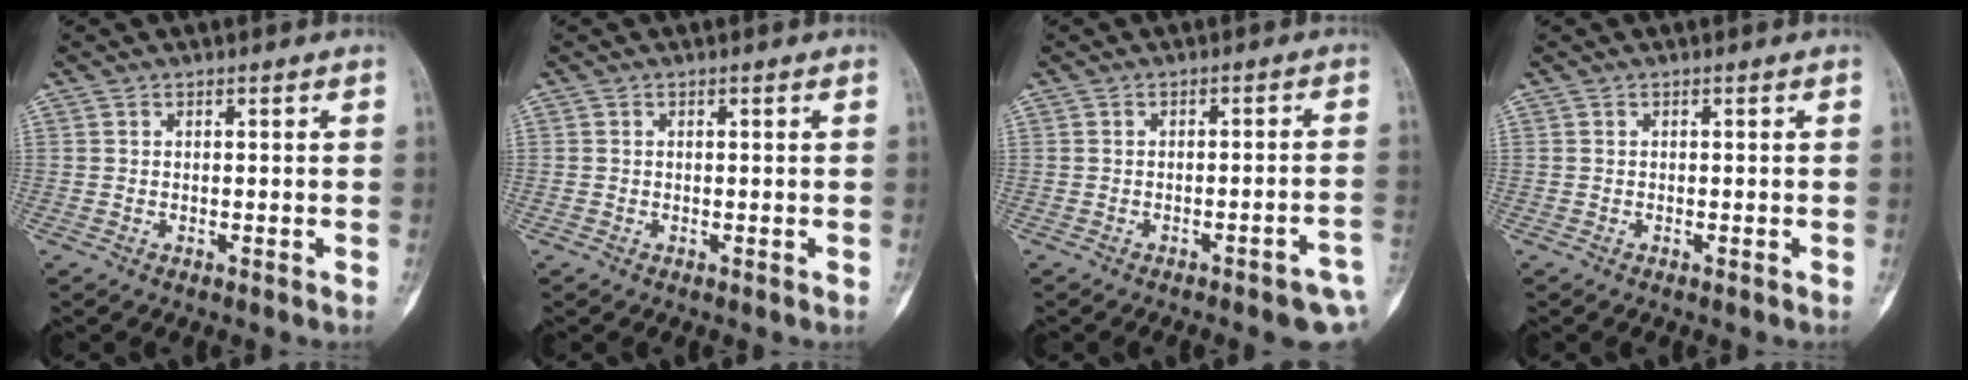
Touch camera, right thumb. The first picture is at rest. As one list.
[{"total": 0.5, "force": [-0.2, 0.3, 0.4], "torque": [-0.007, 0.006, -0.001]}, {"total": 8.0, "force": [-4.9, 1.8, 6.1], "torque": [-0.064, 0.026, -0.057]}, {"total": 0.0}]